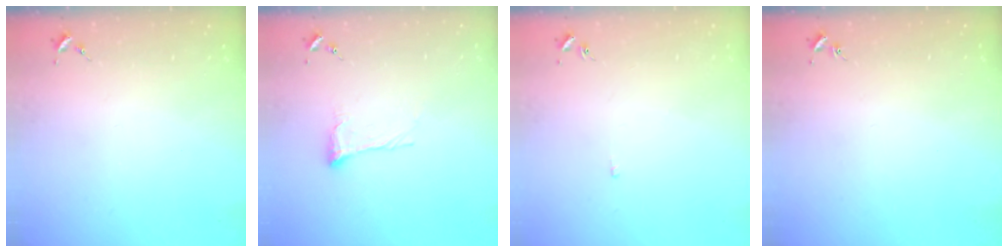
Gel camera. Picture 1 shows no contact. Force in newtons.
{"total": 10.2, "press": 10.2, "slide": 0.7}
{"total": 1.8, "press": 1.8, "slide": 0.5}
{"total": 0.9, "press": 0.8, "slide": 0.2}